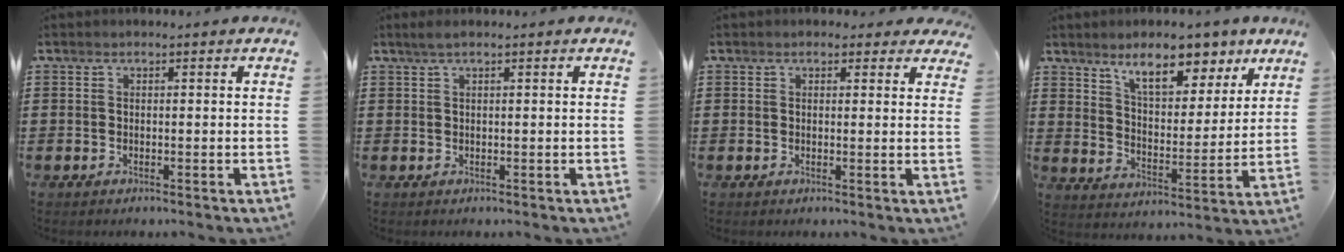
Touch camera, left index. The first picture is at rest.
{"total": 1.2, "force": [0.5, 0.0, 1.1], "torque": [-0.020, 0.001, 0.009]}
{"total": 1.7, "force": [1.2, 1.0, 0.5], "torque": [-0.008, 0.006, 0.021]}
{"total": 9.2, "force": [7.2, 3.2, 4.7], "torque": [-0.080, -0.027, 0.122]}